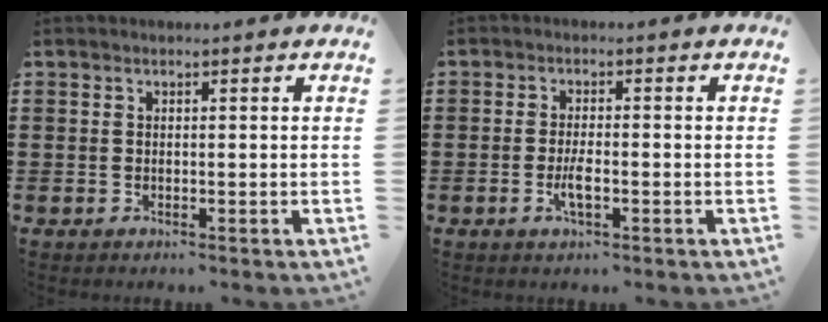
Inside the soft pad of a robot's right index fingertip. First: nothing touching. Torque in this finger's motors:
{"motor_torque": [1.28, 0.86, 0.09, 0.09]}